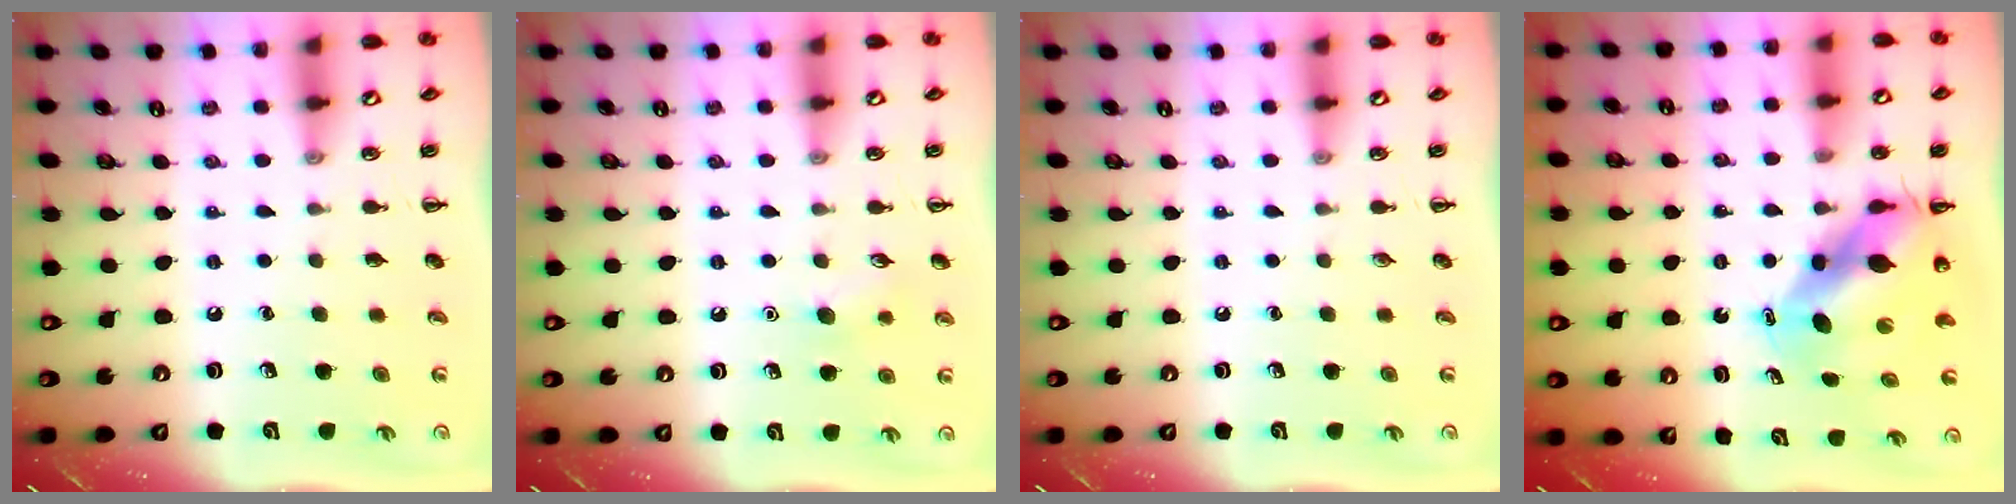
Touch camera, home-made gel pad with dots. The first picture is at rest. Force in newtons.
{"total": 6.9, "press": 6.7, "slide": 1.7}
{"total": 0.0}
{"total": 9.3, "press": 9.0, "slide": 2.4}